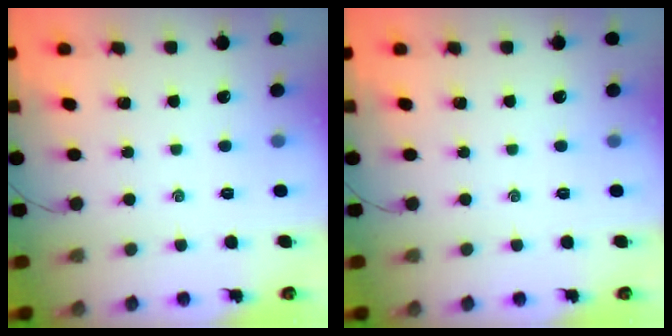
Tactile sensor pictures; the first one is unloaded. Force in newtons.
{"total": 0.0}